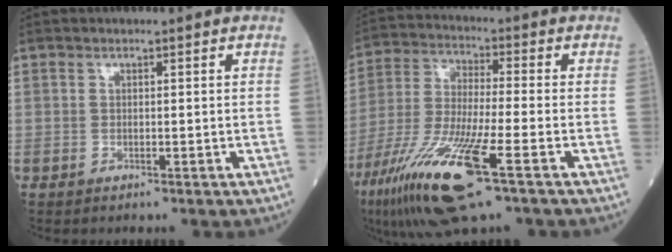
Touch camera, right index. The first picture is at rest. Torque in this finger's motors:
{"motor_torque": [0.64, -0.29, 0.88, 0.21]}